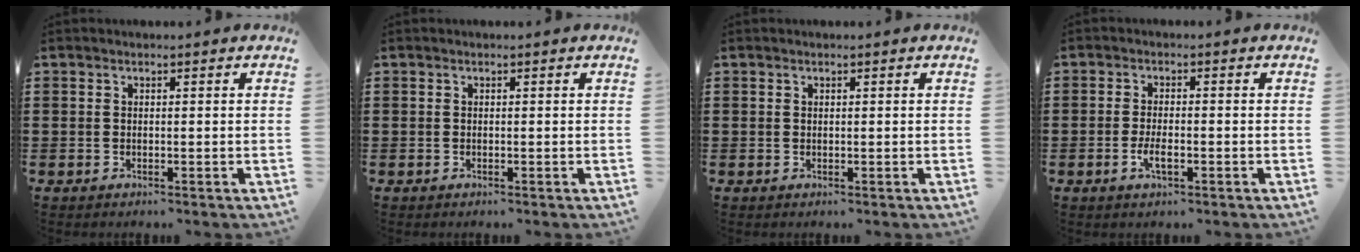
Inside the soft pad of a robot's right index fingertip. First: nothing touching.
{"total": 0.0}
{"total": 0.0}
{"total": 2.9, "force": [-1.1, 0.8, 2.5], "torque": [-0.051, -0.004, -0.021]}